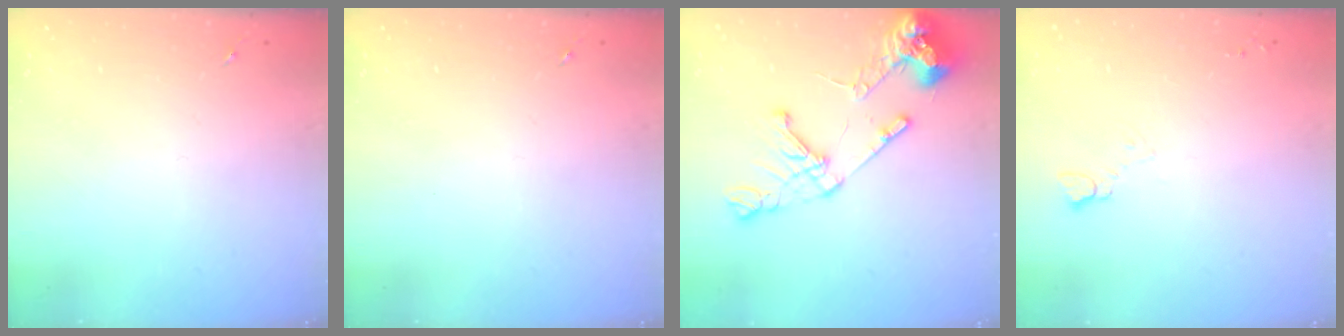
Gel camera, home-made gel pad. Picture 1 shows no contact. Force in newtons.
{"total": 0.0}
{"total": 14.1, "press": 14.0, "slide": 1.9}
{"total": 3.8, "press": 3.7, "slide": 0.5}